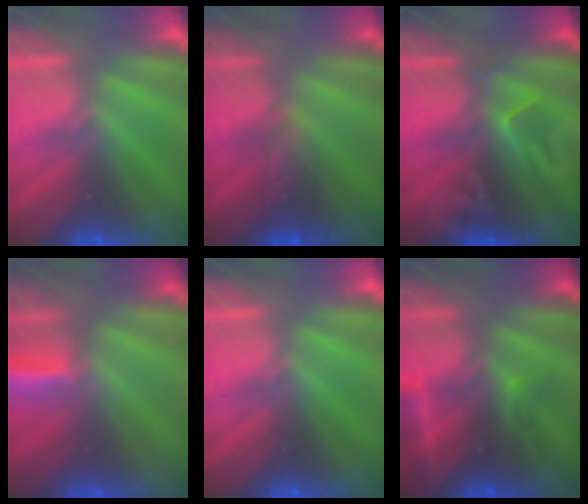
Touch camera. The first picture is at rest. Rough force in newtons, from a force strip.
{"total": 2.3}
{"total": 2.4}
{"total": 2.9}
{"total": 0.0}
{"total": 2.5}